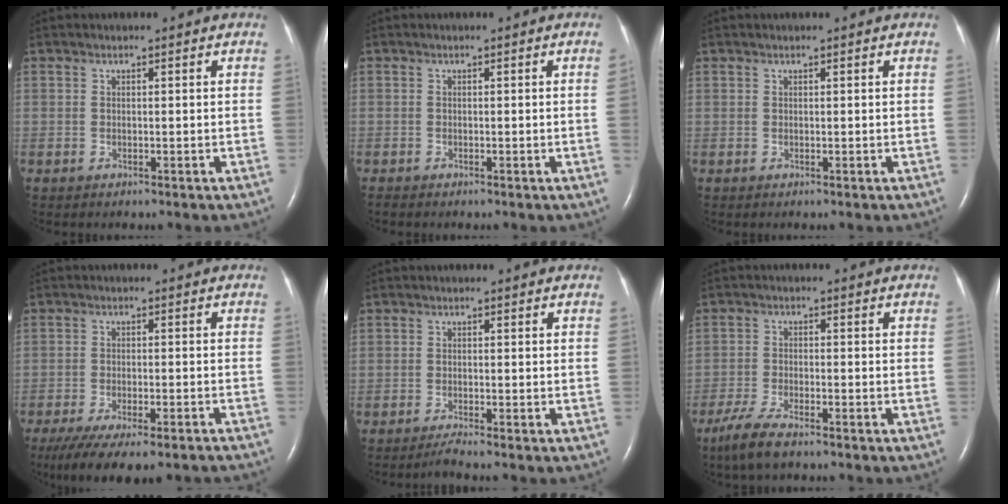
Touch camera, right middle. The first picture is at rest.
{"total": 1.0, "force": [-0.5, -0.5, 0.7], "torque": [-0.004, 0.006, -0.012]}
{"total": 0.0}
{"total": 16.0, "force": [-13.3, 2.8, 8.4], "torque": [-0.135, -0.026, -0.187]}
{"total": 1.6, "force": [-1.4, -0.6, 0.6], "torque": [-0.018, -0.004, -0.029]}
{"total": 5.6, "force": [-4.2, 0.9, 3.6], "torque": [-0.085, -0.013, -0.079]}